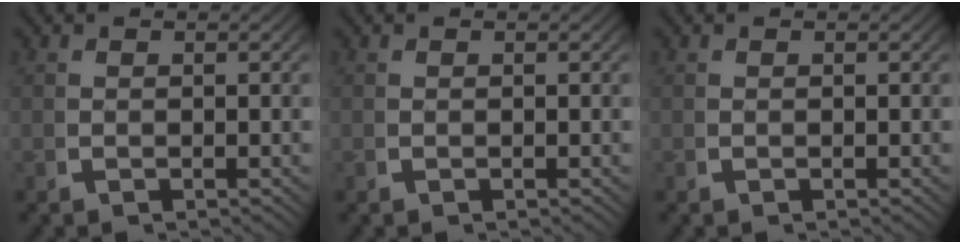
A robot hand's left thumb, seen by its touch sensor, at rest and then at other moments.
{"total": 0.0}
{"total": 0.0}